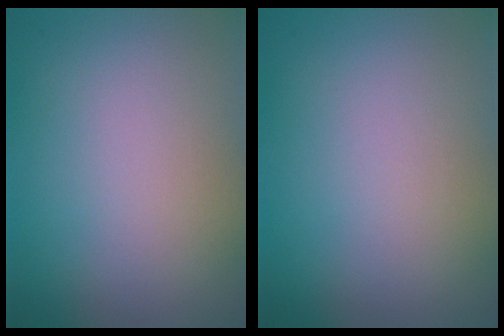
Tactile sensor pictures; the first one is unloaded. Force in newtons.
{"total": 0.0}